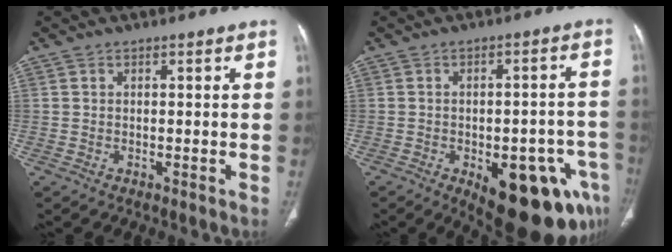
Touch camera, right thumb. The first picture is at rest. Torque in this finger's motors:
{"motor_torque": [2.46, 2.54, 1.36, -1.41, 0.46]}